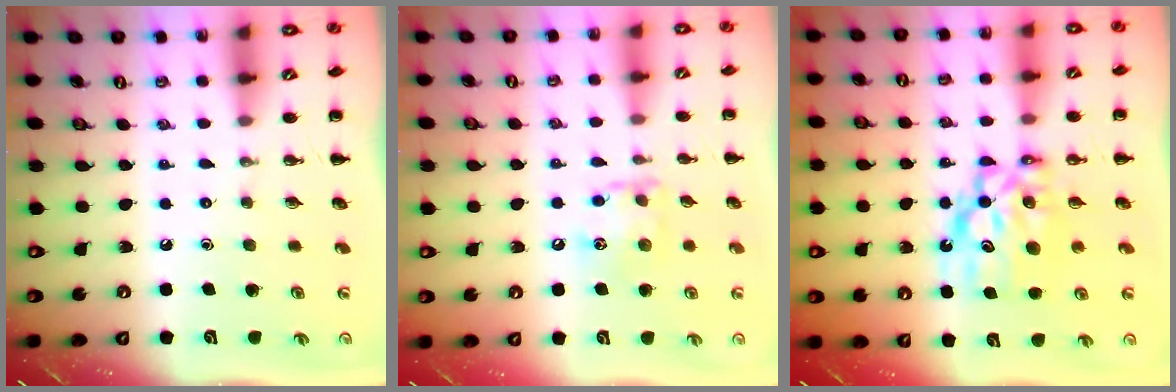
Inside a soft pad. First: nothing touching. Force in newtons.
{"total": 10.0, "press": 10.0, "slide": 0.7}
{"total": 9.0, "press": 8.7, "slide": 2.4}